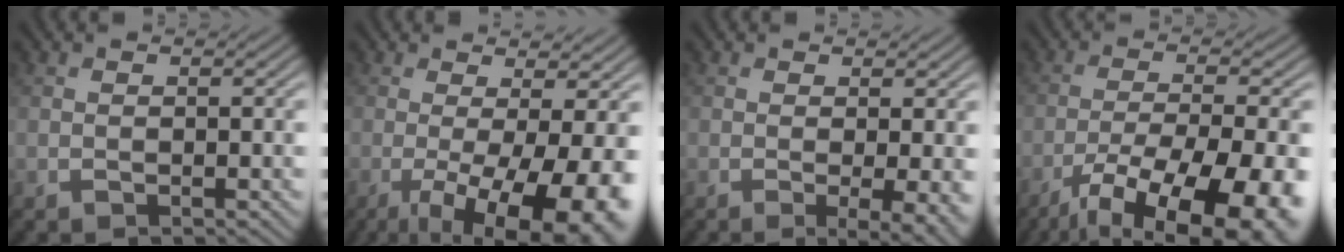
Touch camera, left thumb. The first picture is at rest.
{"total": 13.1, "force": [-3.4, 3.7, 12.1], "torque": [-0.153, -0.004, -0.038]}
{"total": 4.2, "force": [-0.5, 0.9, 4.1], "torque": [-0.064, -0.009, -0.009]}
{"total": 16.4, "force": [-10.3, 4.9, 11.8], "torque": [-0.189, -0.043, -0.150]}